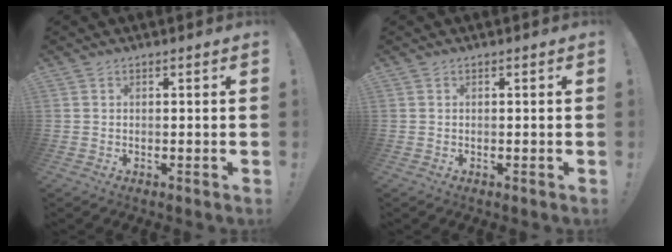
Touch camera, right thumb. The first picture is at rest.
{"total": 0.0}